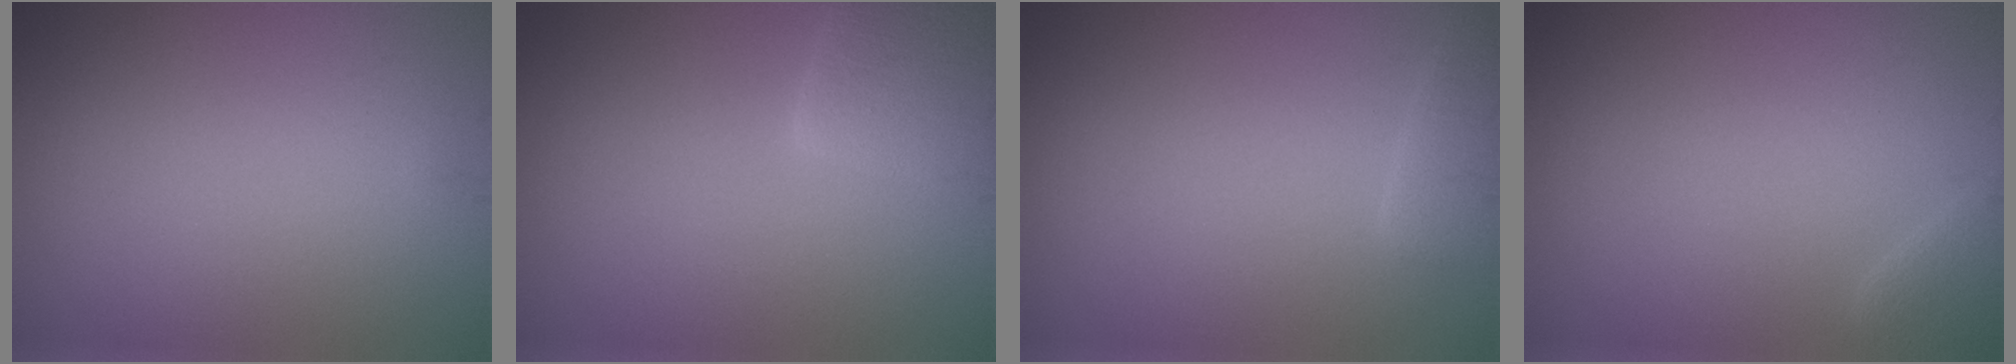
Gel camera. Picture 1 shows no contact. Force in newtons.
{"total": 3.8, "press": 3.8, "slide": 0.2}
{"total": 1.6, "press": 1.6, "slide": 0.2}
{"total": 1.6, "press": 1.6, "slide": 0.1}